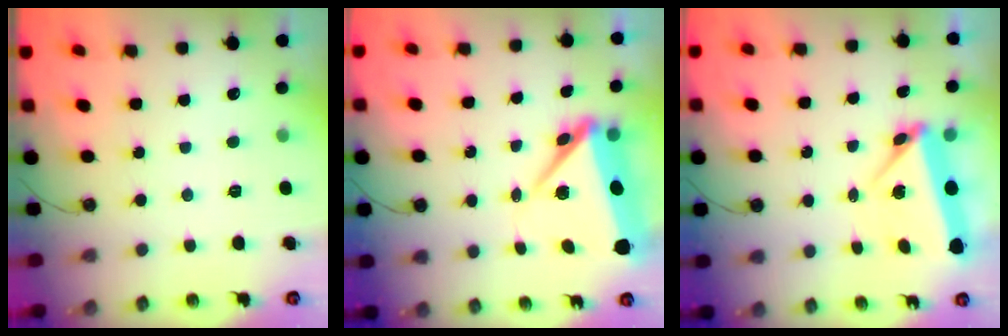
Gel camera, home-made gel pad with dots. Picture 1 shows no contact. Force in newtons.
{"total": 9.6, "press": 9.4, "slide": 1.7}
{"total": 5.8, "press": 5.7, "slide": 1.3}